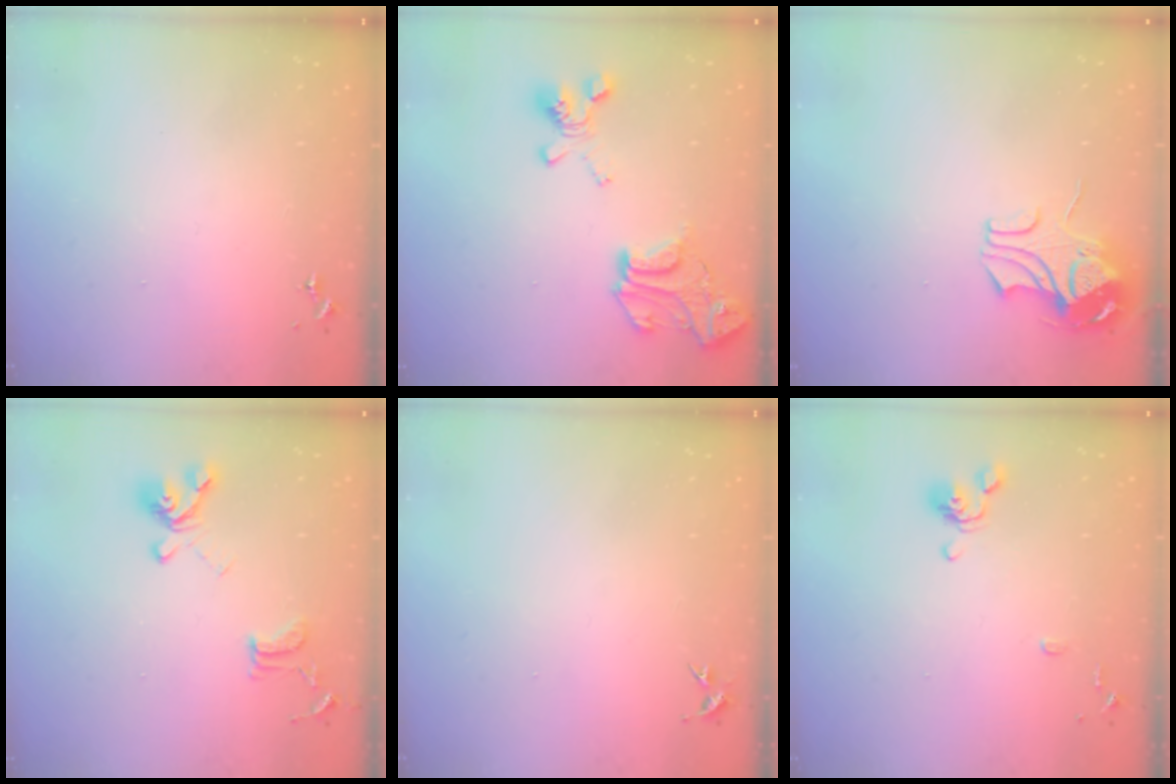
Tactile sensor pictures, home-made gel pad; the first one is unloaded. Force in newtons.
{"total": 19.4, "press": 19.3, "slide": 1.5}
{"total": 9.4, "press": 9.4, "slide": 0.9}
{"total": 15.0, "press": 14.9, "slide": 1.6}
{"total": 4.2, "press": 4.2, "slide": 0.5}
{"total": 9.1, "press": 9.0, "slide": 1.4}